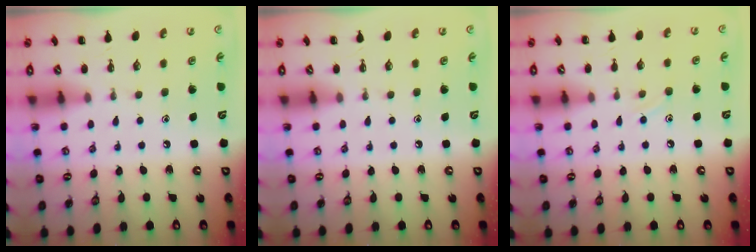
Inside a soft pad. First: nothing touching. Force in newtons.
{"total": 0.0}
{"total": 5.7, "press": 5.5, "slide": 1.3}